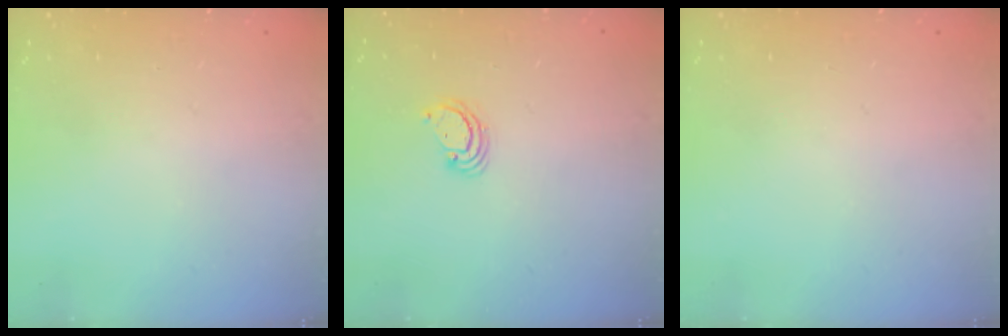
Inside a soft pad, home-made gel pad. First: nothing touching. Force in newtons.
{"total": 2.7, "press": 2.7, "slide": 0.2}
{"total": 0.0}